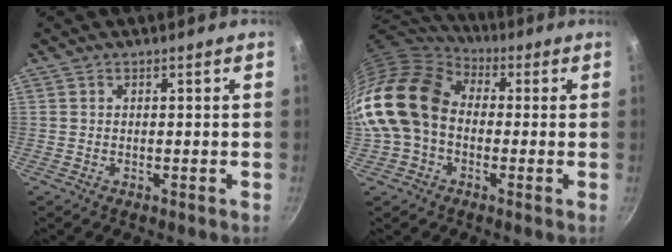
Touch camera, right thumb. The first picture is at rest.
{"total": 18.4, "force": [-0.1, 13.8, 12.1], "torque": [-0.228, 0.042, -0.014]}